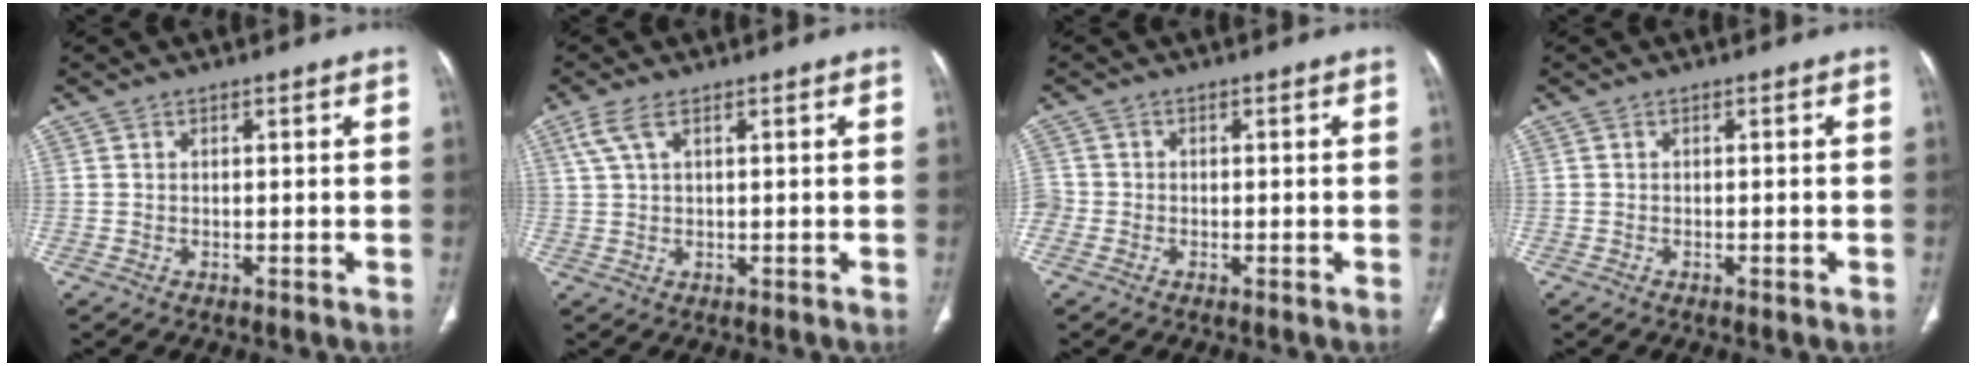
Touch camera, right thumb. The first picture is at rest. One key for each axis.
{"total": 3.5, "fx": 1.6, "fy": 1.2, "fz": 2.9, "tx": -0.084, "ty": 0.010, "tz": 0.041}
{"total": 2.6, "fx": -0.8, "fy": 2.3, "fz": 0.9, "tx": -0.018, "ty": 0.005, "tz": -0.021}
{"total": 1.0, "fx": -0.6, "fy": 0.2, "fz": 0.8, "tx": -0.012, "ty": -0.001, "tz": -0.008}